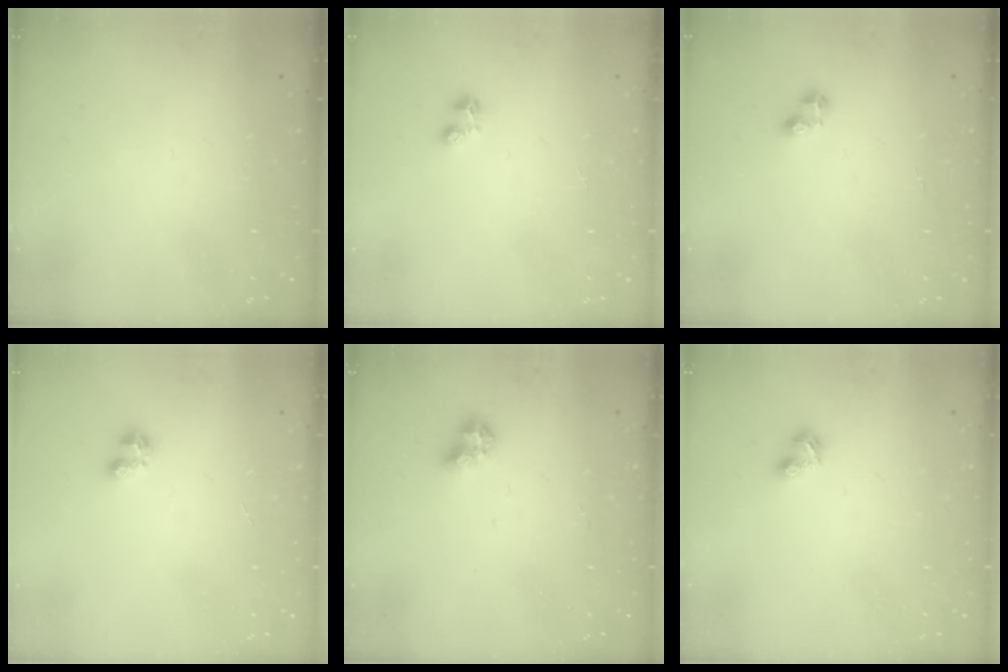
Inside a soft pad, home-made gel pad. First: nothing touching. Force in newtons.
{"total": 2.9, "press": 2.8, "slide": 0.6}
{"total": 2.8, "press": 2.8, "slide": 0.4}
{"total": 2.8, "press": 2.8, "slide": 0.5}
{"total": 6.7, "press": 6.7, "slide": 0.9}
{"total": 3.8, "press": 3.8, "slide": 0.3}